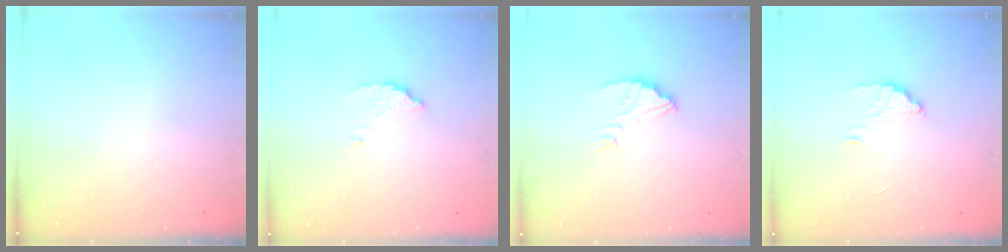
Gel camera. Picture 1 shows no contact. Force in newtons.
{"total": 2.8, "press": 2.8, "slide": 0.2}
{"total": 3.1, "press": 3.1, "slide": 0.3}
{"total": 2.6, "press": 2.6, "slide": 0.1}